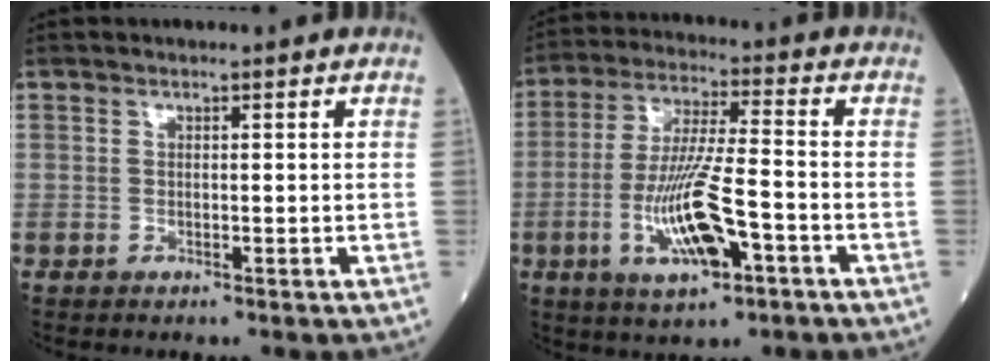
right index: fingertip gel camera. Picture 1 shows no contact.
{"total": 12.4, "force": [-4.3, 1.9, 11.5], "torque": [-0.228, -0.010, -0.074]}